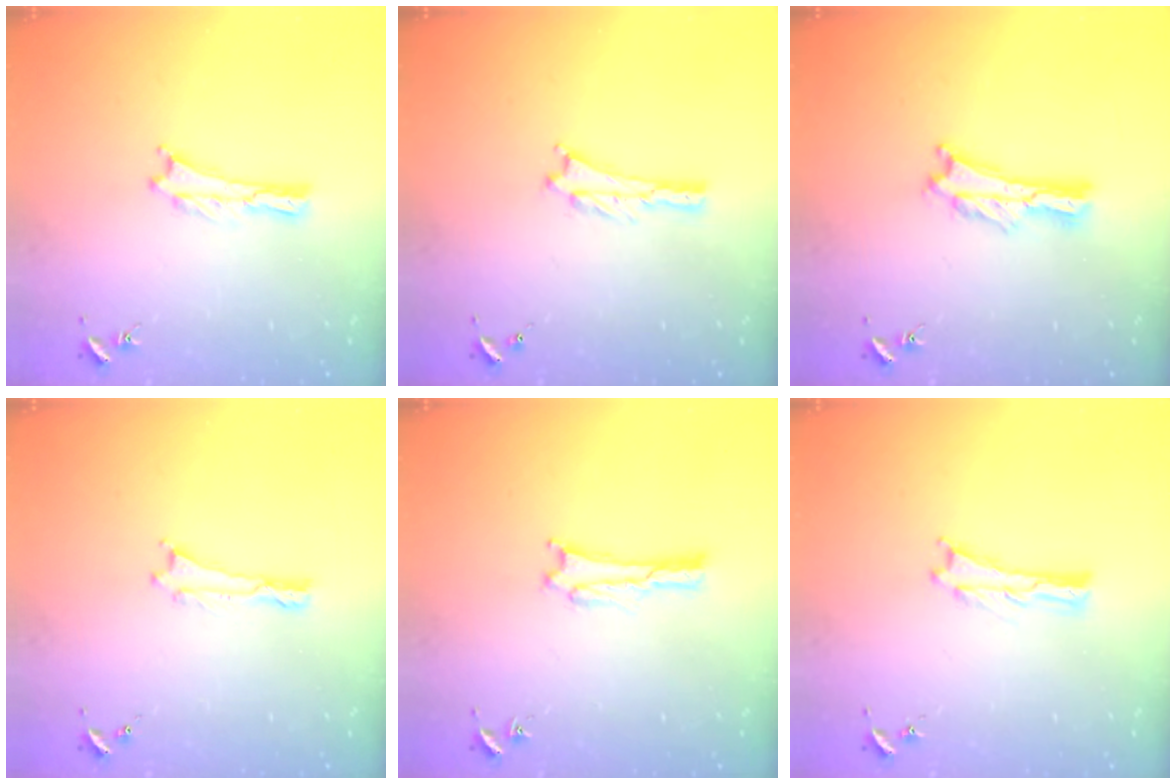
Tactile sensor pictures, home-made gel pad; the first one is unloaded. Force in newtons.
{"total": 0.9, "press": 0.9, "slide": 0.2}
{"total": 1.8, "press": 1.8, "slide": 0.2}
{"total": 0.0}
{"total": 1.7, "press": 1.7, "slide": 0.1}
{"total": 0.0}